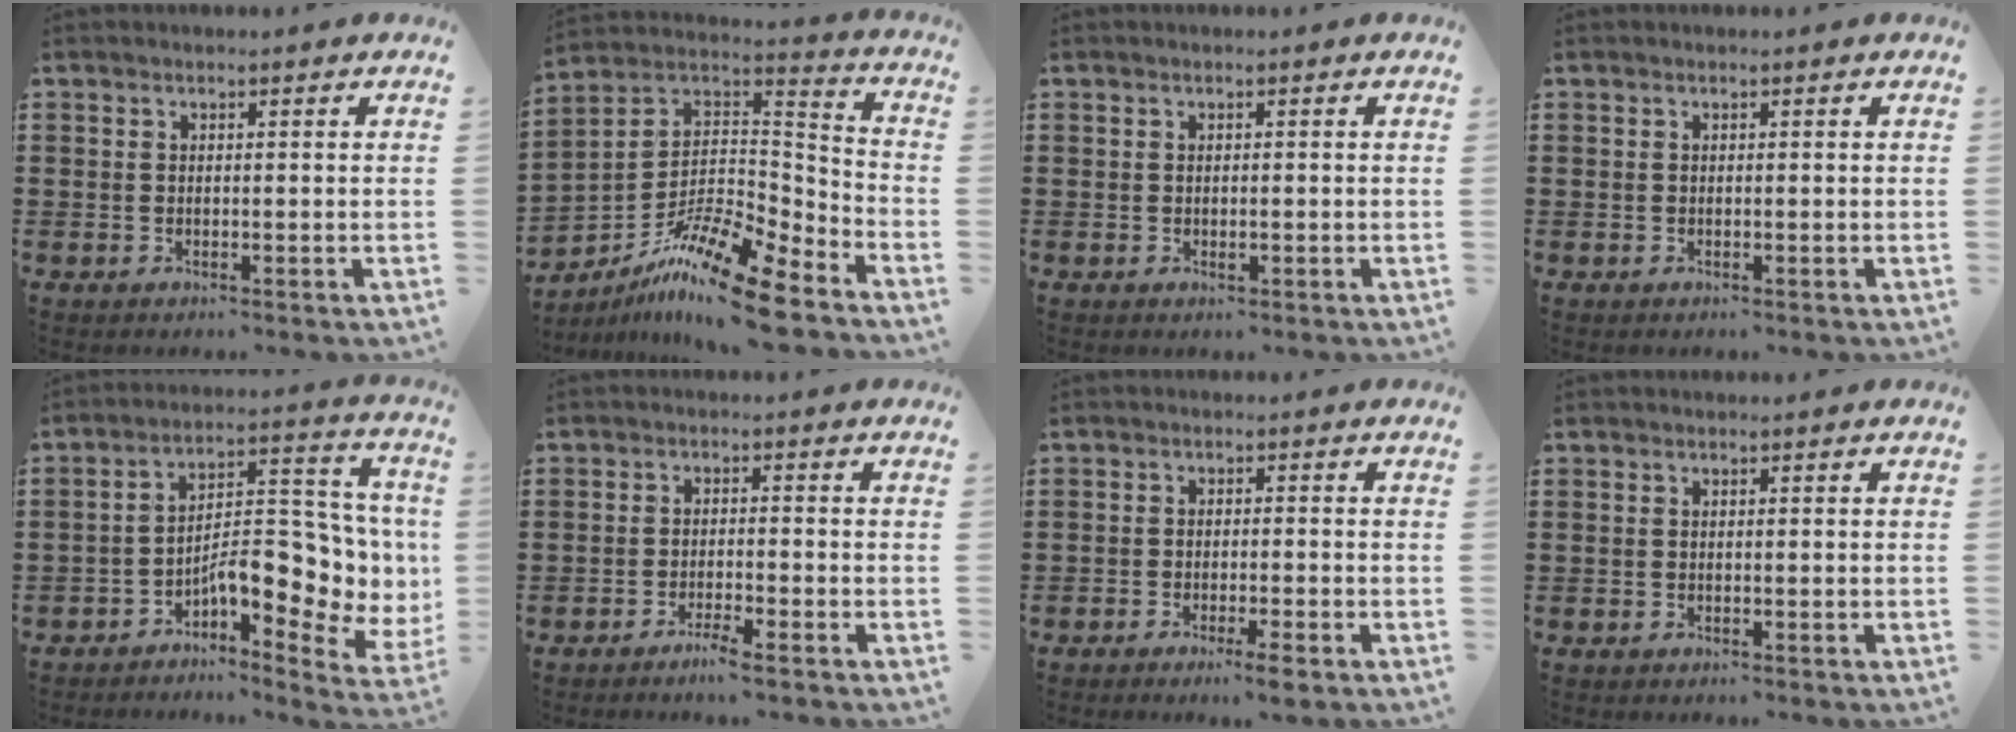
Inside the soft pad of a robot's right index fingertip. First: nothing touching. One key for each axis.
{"total": 13.6, "fx": -10.9, "fy": 2.7, "fz": 7.7, "tx": -0.149, "ty": 0.021, "tz": -0.209}
{"total": 0.7, "fx": 0.0, "fy": 0.3, "fz": 0.7, "tx": -0.013, "ty": -0.001, "tz": -0.001}
{"total": 0.0}
{"total": 9.9, "fx": -2.4, "fy": 4.6, "fz": 8.4, "tx": -0.122, "ty": -0.020, "tz": -0.046}
{"total": 2.3, "fx": -2.0, "fy": -0.2, "fz": 1.2, "tx": -0.028, "ty": -0.003, "tz": -0.039}
{"total": 2.5, "fx": -2.0, "fy": 0.0, "fz": 1.5, "tx": -0.025, "ty": 0.002, "tz": -0.036}
{"total": 0.0}